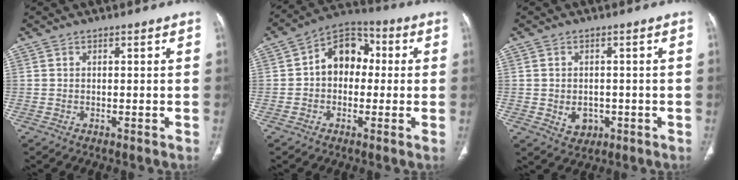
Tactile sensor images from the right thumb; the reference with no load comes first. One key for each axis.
{"total": 10.7, "fx": 0.7, "fy": 8.0, "fz": 7.1, "tx": -0.075, "ty": 0.033, "tz": -0.004}
{"total": 4.3, "fx": -0.9, "fy": 3.5, "fz": 2.4, "tx": -0.023, "ty": 0.005, "tz": -0.001}